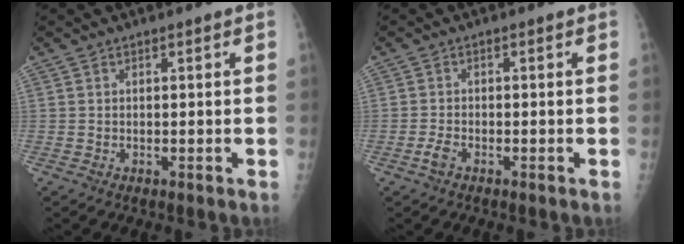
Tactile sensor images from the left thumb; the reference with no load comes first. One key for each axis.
{"total": 1.7, "fx": -1.2, "fy": 0.8, "fz": 0.9, "tx": -0.026, "ty": 0.001, "tz": -0.026}